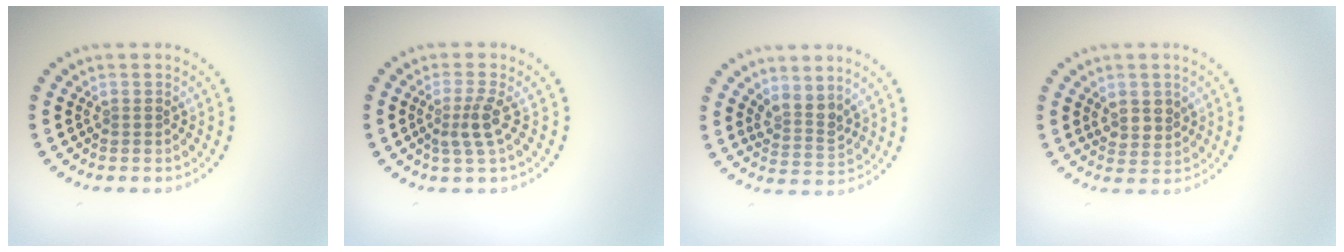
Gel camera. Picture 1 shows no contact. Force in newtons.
{"total": 2.4, "press": 1.8, "slide": 1.6}
{"total": 2.6, "press": 1.9, "slide": 1.7}
{"total": 2.3, "press": 2.1, "slide": 1.0}